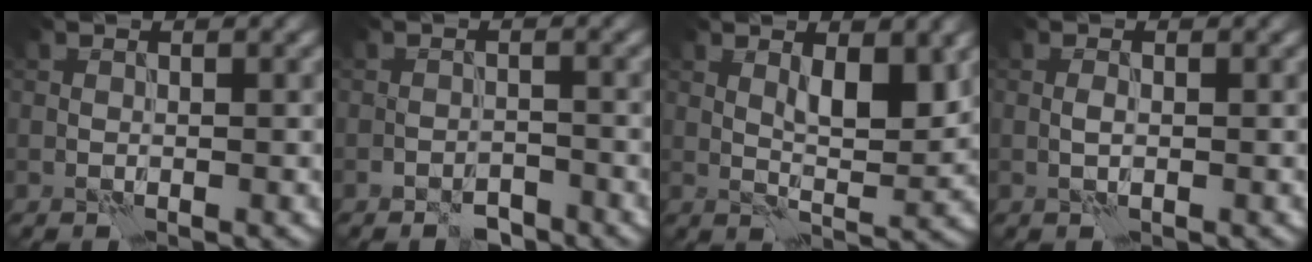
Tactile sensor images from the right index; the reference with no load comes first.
{"total": 1.9, "force": [-1.7, 0.6, 0.6], "torque": [-0.002, 0.004, -0.030]}
{"total": 4.0, "force": [1.6, 1.2, 3.5], "torque": [-0.061, -0.002, 0.029]}
{"total": 0.8, "force": [-0.1, 0.3, 0.8], "torque": [-0.020, 0.005, -0.004]}